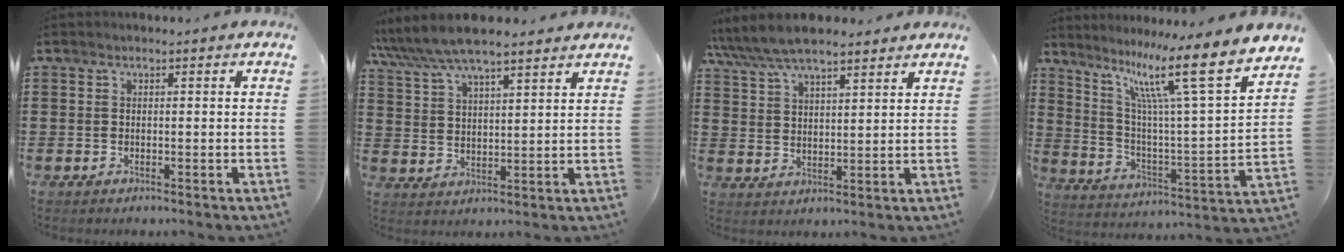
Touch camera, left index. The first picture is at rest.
{"total": 6.8, "force": [6.1, 1.3, 2.7], "torque": [-0.073, -0.018, 0.109]}
{"total": 6.8, "force": [6.1, 1.8, 2.6], "torque": [-0.071, -0.015, 0.110]}
{"total": 13.9, "force": [9.3, 0.9, 10.2], "torque": [-0.202, -0.061, 0.140]}